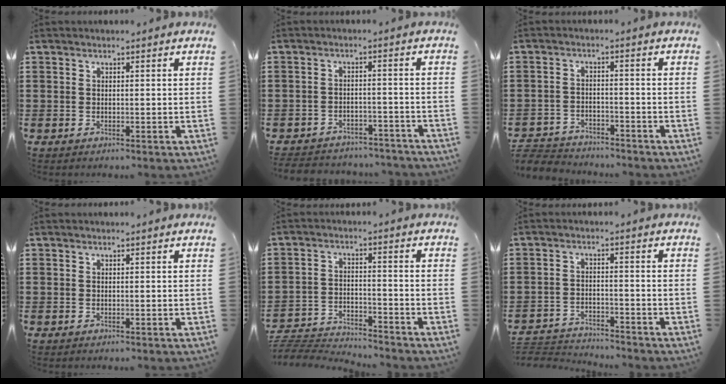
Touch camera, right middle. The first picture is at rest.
{"total": 3.8, "force": [-3.8, 0.6, 0.1], "torque": [-0.005, 0.005, -0.081]}
{"total": 3.7, "force": [-3.6, 0.7, -0.1], "torque": [-0.012, 0.000, -0.081]}
{"total": 0.0}
{"total": 5.0, "force": [-4.9, 0.5, 0.5], "torque": [-0.024, 0.004, -0.107]}
{"total": 3.1, "force": [-3.0, 0.6, 0.0], "torque": [-0.009, 0.003, -0.067]}